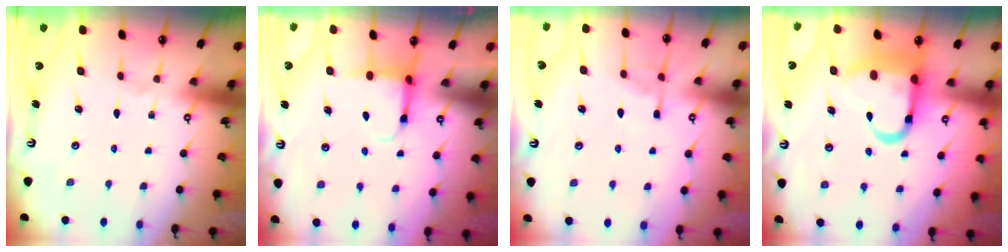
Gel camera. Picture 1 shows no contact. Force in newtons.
{"total": 3.8, "press": 3.6, "slide": 1.3}
{"total": 5.9, "press": 5.8, "slide": 0.7}
{"total": 13.7, "press": 13.5, "slide": 2.6}